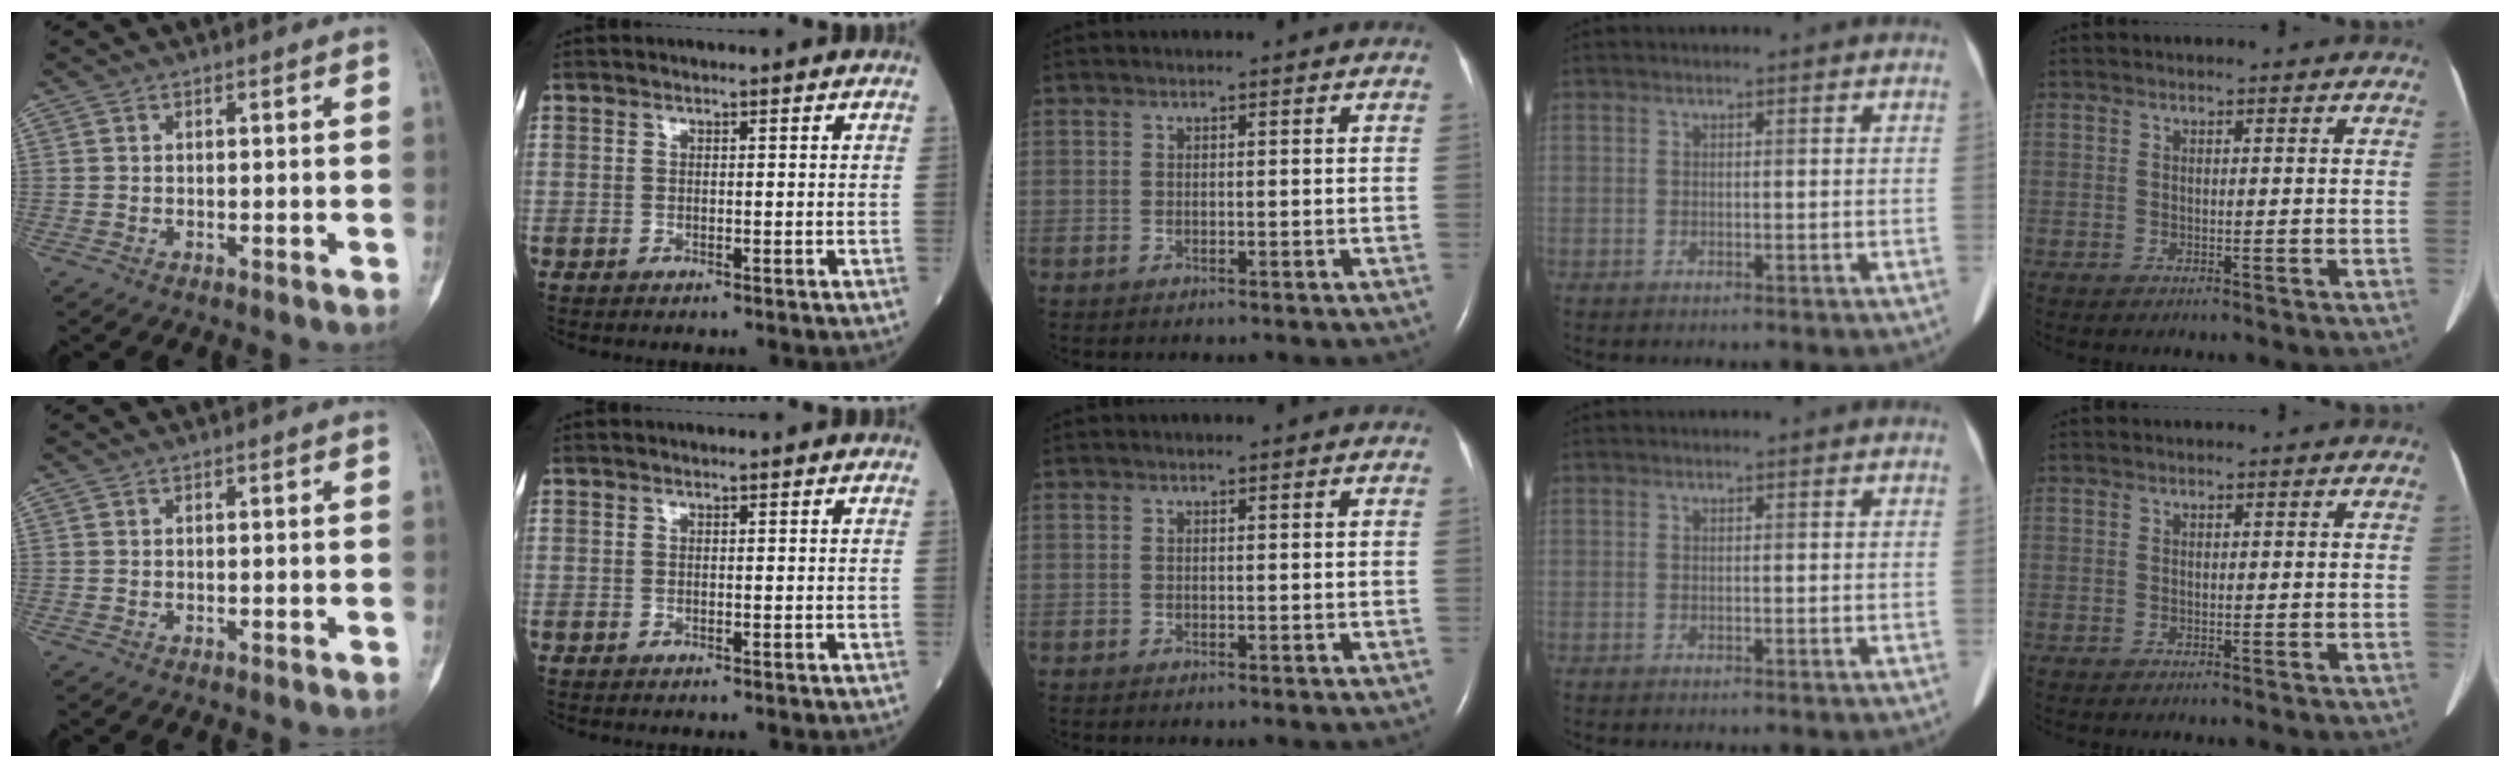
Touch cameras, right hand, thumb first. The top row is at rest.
{}